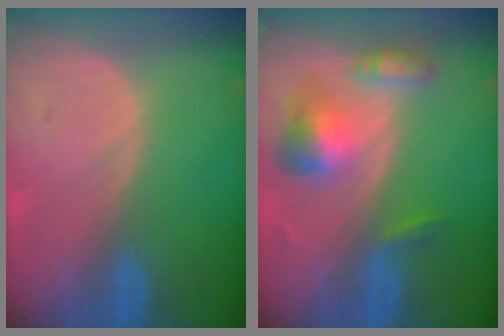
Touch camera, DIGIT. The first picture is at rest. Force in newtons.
{"total": 6.5, "press": 6.0, "slide": 2.5}